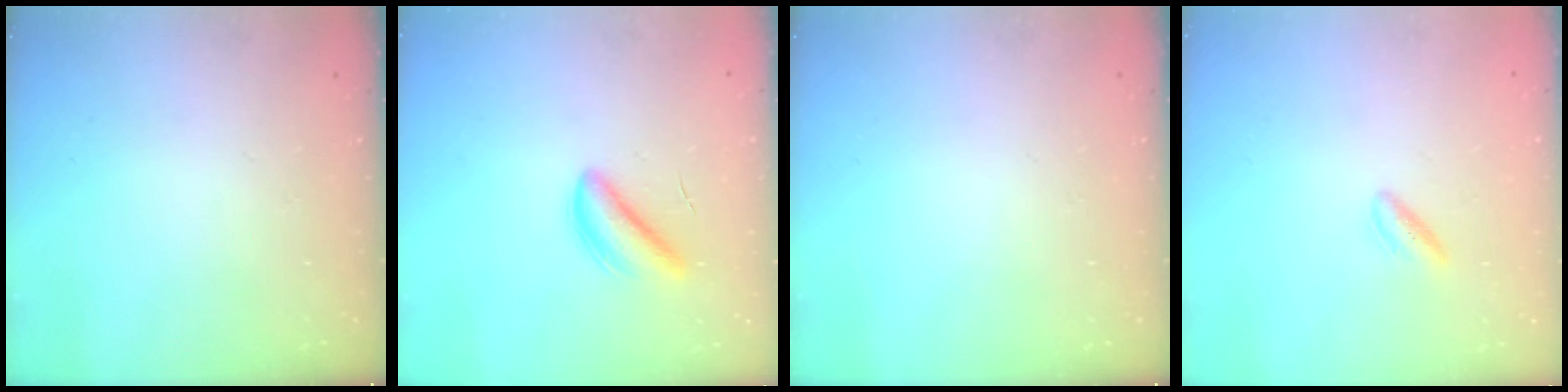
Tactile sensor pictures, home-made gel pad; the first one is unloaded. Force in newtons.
{"total": 4.9, "press": 4.7, "slide": 1.4}
{"total": 0.0}
{"total": 3.1, "press": 2.6, "slide": 1.7}